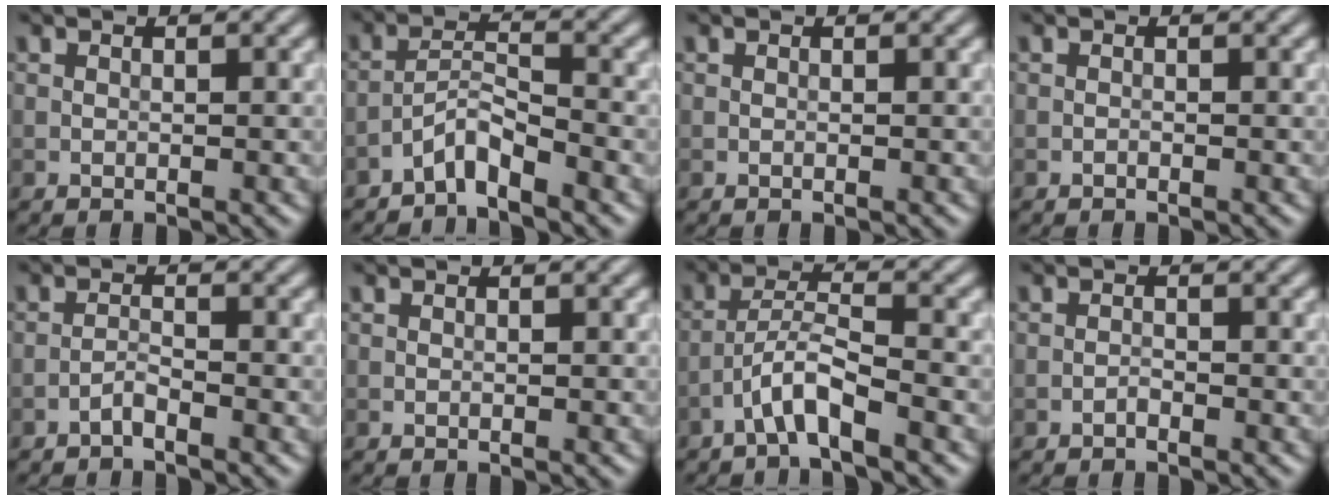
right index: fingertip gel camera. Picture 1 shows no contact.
{"total": 2.8, "force": [-2.4, 0.3, 1.4], "torque": [-0.026, 0.012, -0.052]}
{"total": 0.0}
{"total": 0.0}
{"total": 1.2, "force": [-1.0, 0.0, 0.6], "torque": [-0.010, 0.005, -0.023]}
{"total": 0.0}
{"total": 3.5, "force": [-2.3, 0.3, 2.5], "torque": [-0.049, 0.015, -0.049]}
{"total": 0.6, "force": [-0.5, 0.1, 0.2], "torque": [-0.003, 0.003, -0.011]}